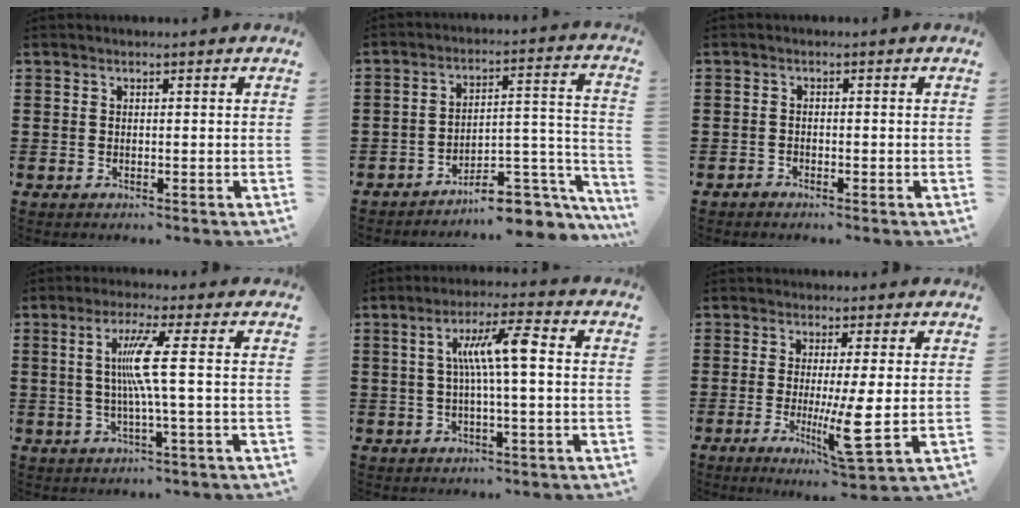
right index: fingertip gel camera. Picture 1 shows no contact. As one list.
[{"total": 8.6, "force": [-7.2, 2.7, 3.8], "torque": [-0.040, 0.025, -0.131]}, {"total": 0.9, "force": [-0.8, 0.3, 0.0], "torque": [-0.003, 0.001, -0.017]}, {"total": 7.1, "force": [0.4, -0.7, 7.1], "torque": [-0.149, -0.007, -0.007]}, {"total": 8.0, "force": [0.6, 1.0, 7.9], "torque": [-0.148, 0.010, 0.003]}, {"total": 7.5, "force": [-1.0, -0.3, 7.4], "torque": [-0.142, -0.024, -0.019]}]